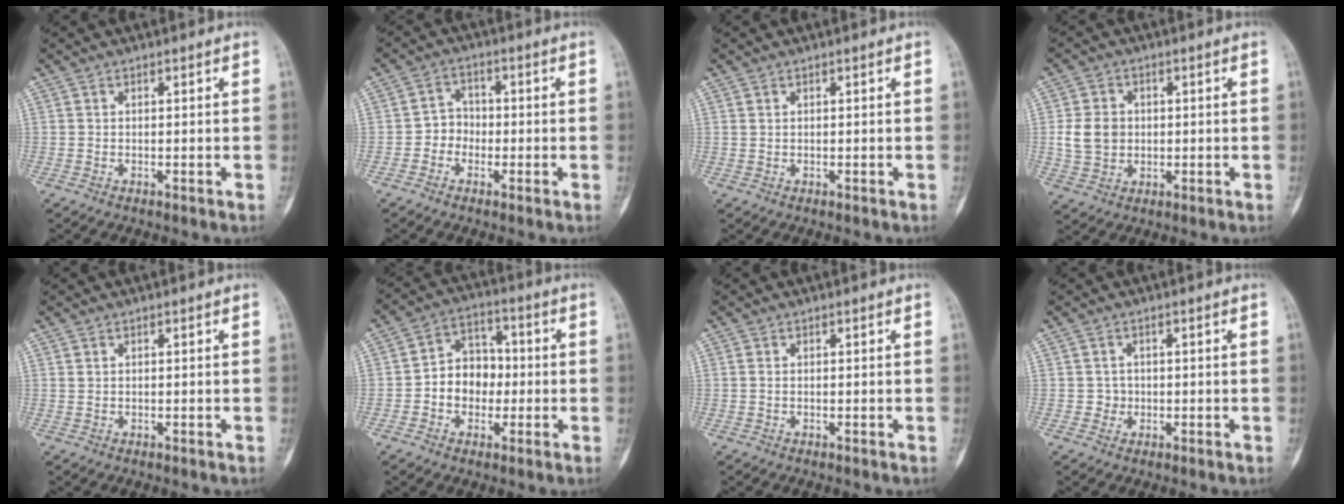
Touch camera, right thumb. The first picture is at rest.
{"total": 4.2, "force": [-1.4, 3.7, 1.4], "torque": [0.003, 0.016, -0.036]}
{"total": 0.6, "force": [0.3, 0.4, 0.3], "torque": [-0.003, 0.001, 0.007]}
{"total": 7.1, "force": [0.3, 5.9, 3.9], "torque": [-0.059, 0.001, 0.010]}
{"total": 0.7, "force": [0.4, 0.5, 0.3], "torque": [-0.004, 0.001, 0.009]}
{"total": 9.7, "force": [-1.1, 7.8, 5.6], "torque": [-0.048, 0.032, -0.027]}
{"total": 0.8, "force": [0.1, 0.5, 0.5], "torque": [-0.013, 0.000, 0.003]}
{"total": 1.9, "force": [-0.2, 1.8, 0.2], "torque": [0.010, 0.008, -0.006]}